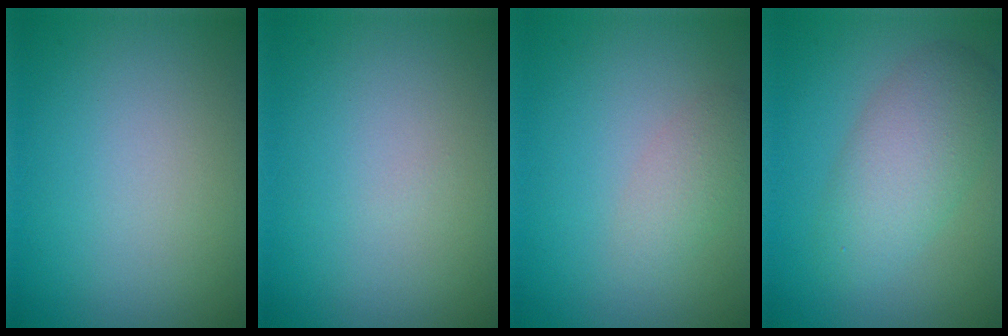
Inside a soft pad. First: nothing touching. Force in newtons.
{"total": 0.0}
{"total": 1.8, "press": 1.8, "slide": 0.2}
{"total": 4.5, "press": 4.5, "slide": 0.1}